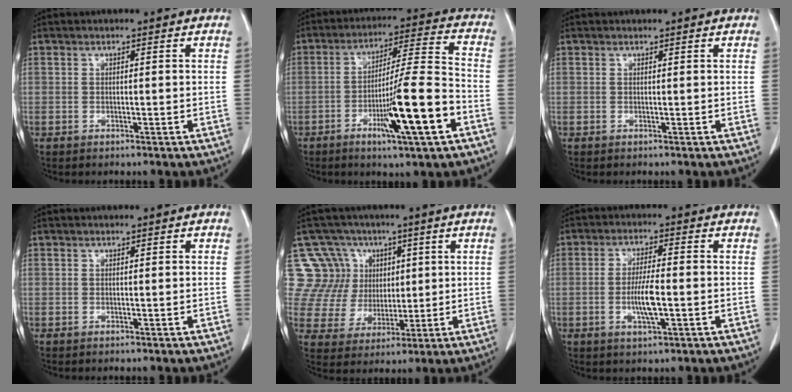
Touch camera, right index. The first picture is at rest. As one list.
[{"total": 13.7, "force": [-5.3, 0.0, 12.6], "torque": [-0.211, -0.008, -0.087]}, {"total": 0.0}, {"total": 0.0}, {"total": 15.9, "force": [6.1, 14.5, 2.6], "torque": [-0.086, 0.069, 0.134]}, {"total": 7.6, "force": [-1.7, 0.6, 7.4], "torque": [-0.145, -0.006, -0.034]}]